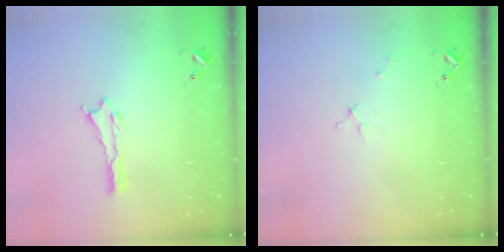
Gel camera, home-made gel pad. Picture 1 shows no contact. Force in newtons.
{"total": 1.7, "press": 1.7, "slide": 0.3}